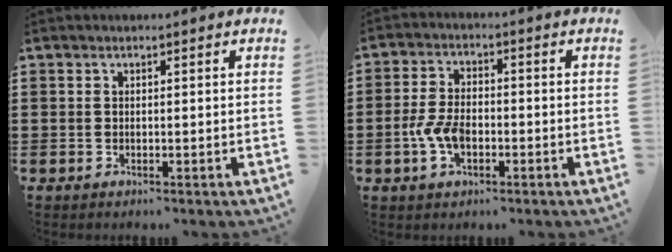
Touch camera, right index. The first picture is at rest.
{"total": 5.2, "force": [-1.7, 3.0, 3.9], "torque": [-0.097, 0.000, -0.036]}